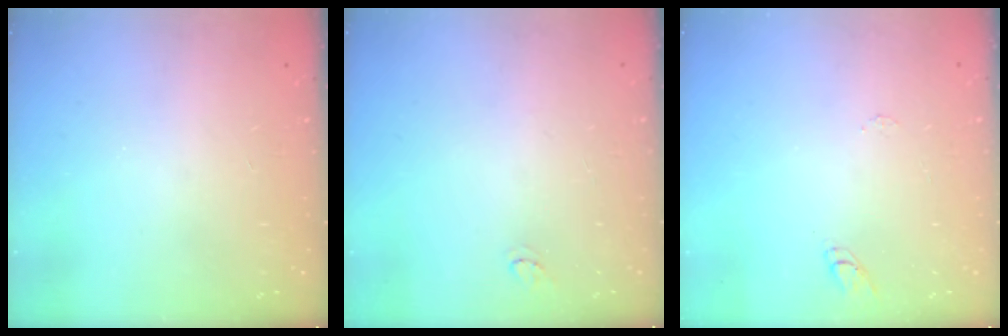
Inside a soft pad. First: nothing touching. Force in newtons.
{"total": 3.2, "press": 3.2, "slide": 0.3}
{"total": 5.0, "press": 5.0, "slide": 0.5}